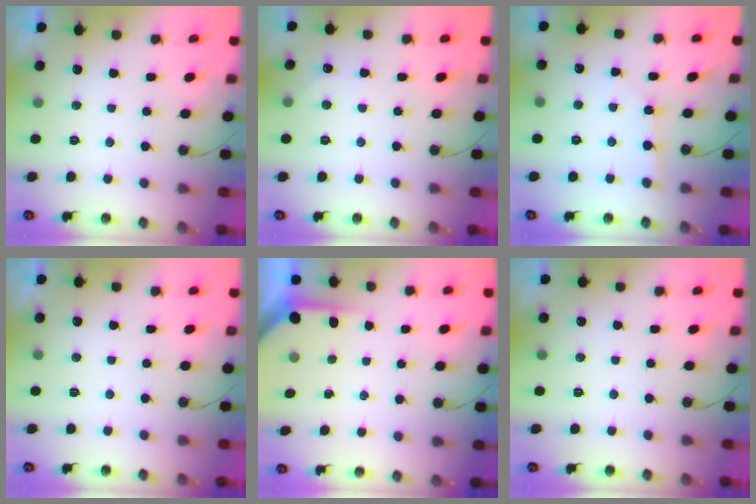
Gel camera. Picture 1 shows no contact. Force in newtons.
{"total": 2.7, "press": 2.6, "slide": 0.4}
{"total": 2.3, "press": 2.3, "slide": 0.3}
{"total": 0.0}
{"total": 3.6, "press": 3.6, "slide": 0.4}
{"total": 0.0}